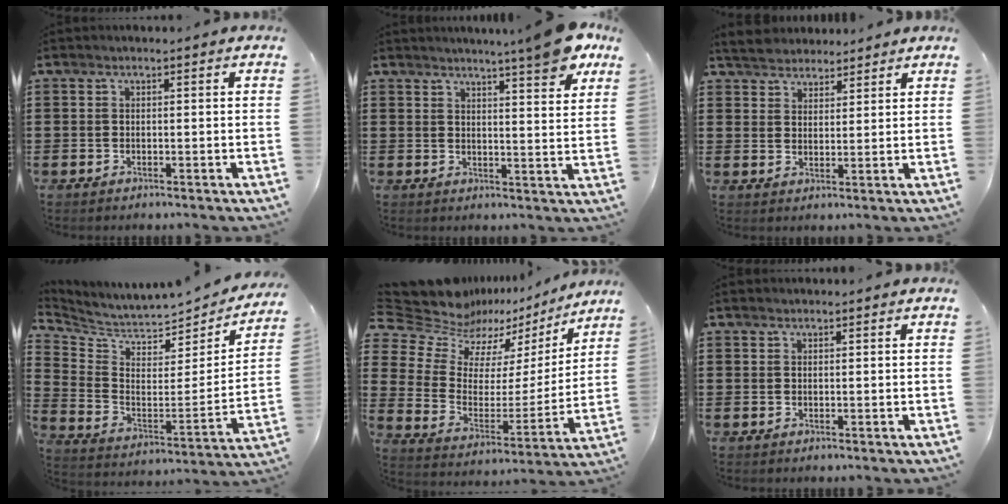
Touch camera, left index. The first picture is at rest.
{"total": 7.4, "force": [6.2, 0.1, 4.0], "torque": [-0.064, -0.030, 0.105]}
{"total": 3.9, "force": [3.7, 1.2, 0.1], "torque": [-0.018, -0.007, 0.068]}
{"total": 4.2, "force": [4.0, 1.0, 0.8], "torque": [-0.046, -0.051, 0.065]}
{"total": 8.4, "force": [7.2, 4.2, 0.6], "torque": [-0.059, -0.064, 0.128]}
{"total": 0.6, "force": [0.6, 0.2, 0.0], "torque": [-0.002, 0.001, 0.013]}